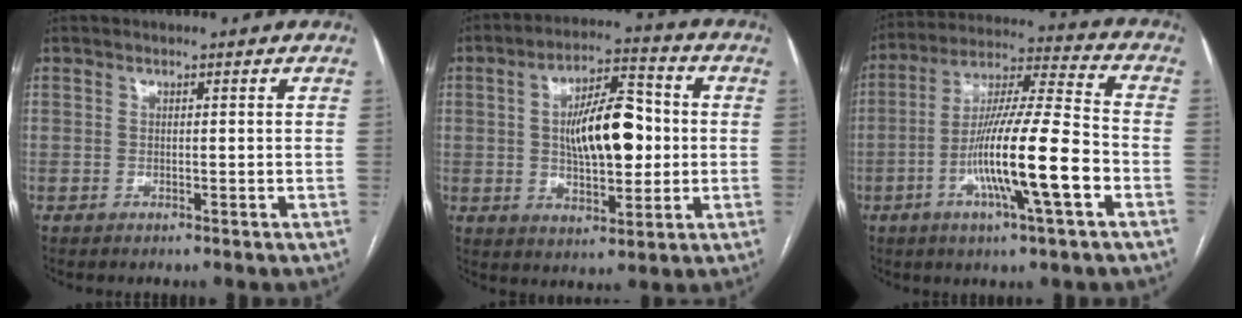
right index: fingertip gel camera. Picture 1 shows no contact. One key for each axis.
{"total": 12.4, "fx": 0.6, "fy": 4.8, "fz": 11.5, "tx": -0.193, "ty": 0.019, "tz": 0.013}
{"total": 16.7, "fx": -5.3, "fy": 0.7, "fz": 15.8, "tx": -0.281, "ty": -0.005, "tz": -0.092}